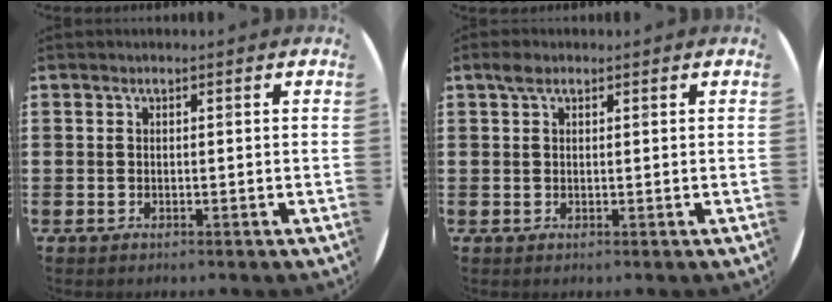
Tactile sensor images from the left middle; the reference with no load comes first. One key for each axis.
{"total": 1.5, "fx": 1.0, "fy": 0.8, "fz": 0.9, "tx": -0.011, "ty": 0.003, "tz": 0.016}